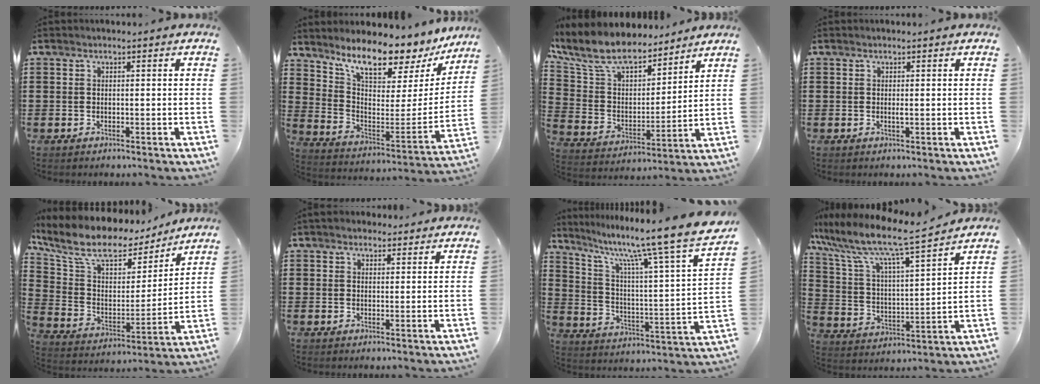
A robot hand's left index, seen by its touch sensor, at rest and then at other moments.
{"total": 9.7, "force": [8.5, 1.9, 4.3], "torque": [-0.100, -0.072, 0.141]}
{"total": 10.9, "force": [9.4, 3.4, 4.4], "torque": [-0.130, -0.052, 0.167]}
{"total": 0.8, "force": [0.1, -0.1, 0.8], "torque": [-0.014, -0.006, 0.002]}
{"total": 10.9, "force": [8.4, 4.4, 5.5], "torque": [-0.138, -0.049, 0.142]}
{"total": 2.3, "force": [2.1, 1.0, 0.4], "torque": [-0.012, 0.004, 0.040]}
{"total": 12.1, "force": [9.7, -0.2, 7.3], "torque": [-0.150, -0.081, 0.147]}
{"total": 9.0, "force": [7.8, 0.6, 4.5], "torque": [-0.122, -0.050, 0.126]}